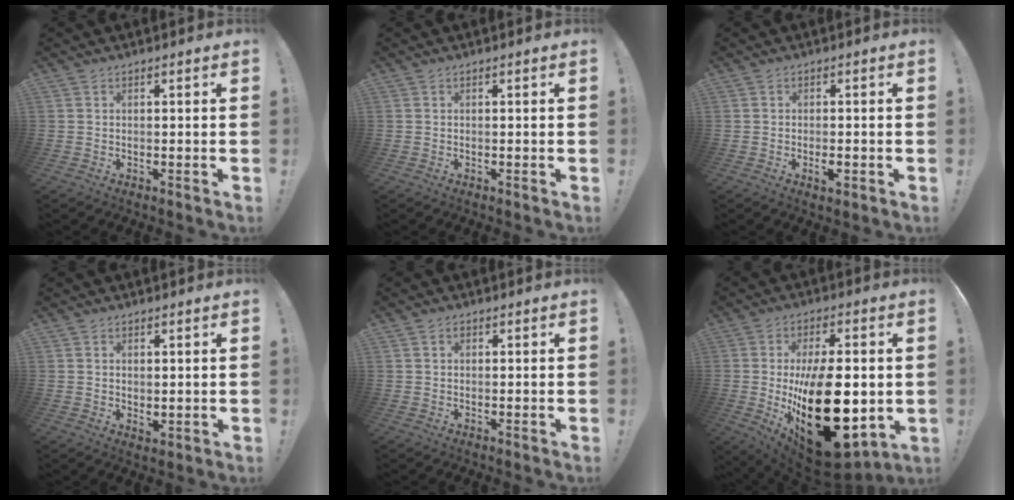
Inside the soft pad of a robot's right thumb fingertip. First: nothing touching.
{"total": 0.0}
{"total": 2.5, "force": [-1.1, 0.9, 2.1], "torque": [-0.025, 0.000, -0.019]}
{"total": 2.0, "force": [0.9, 1.2, 1.4], "torque": [-0.011, -0.008, 0.015]}
{"total": 1.2, "force": [0.3, 1.1, 0.5], "torque": [-0.004, 0.002, 0.005]}
{"total": 29.7, "force": [-3.2, 14.3, 25.8], "torque": [-0.425, -0.007, -0.025]}